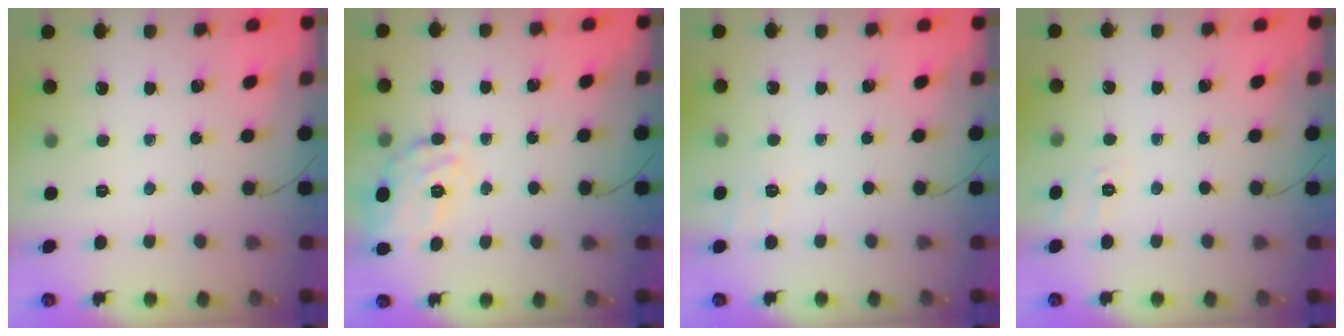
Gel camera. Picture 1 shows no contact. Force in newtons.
{"total": 13.8, "press": 13.5, "slide": 2.5}
{"total": 2.3, "press": 1.5, "slide": 1.8}
{"total": 2.7, "press": 2.0, "slide": 1.8}